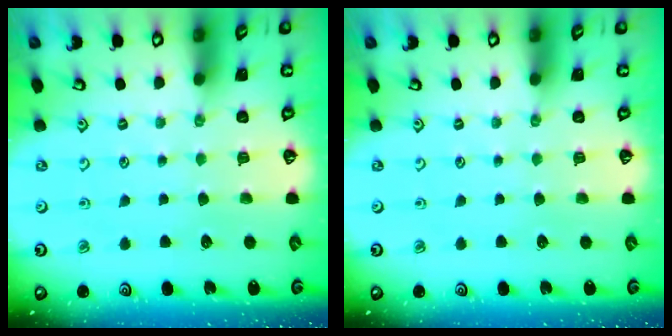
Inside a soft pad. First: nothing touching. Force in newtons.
{"total": 0.0}